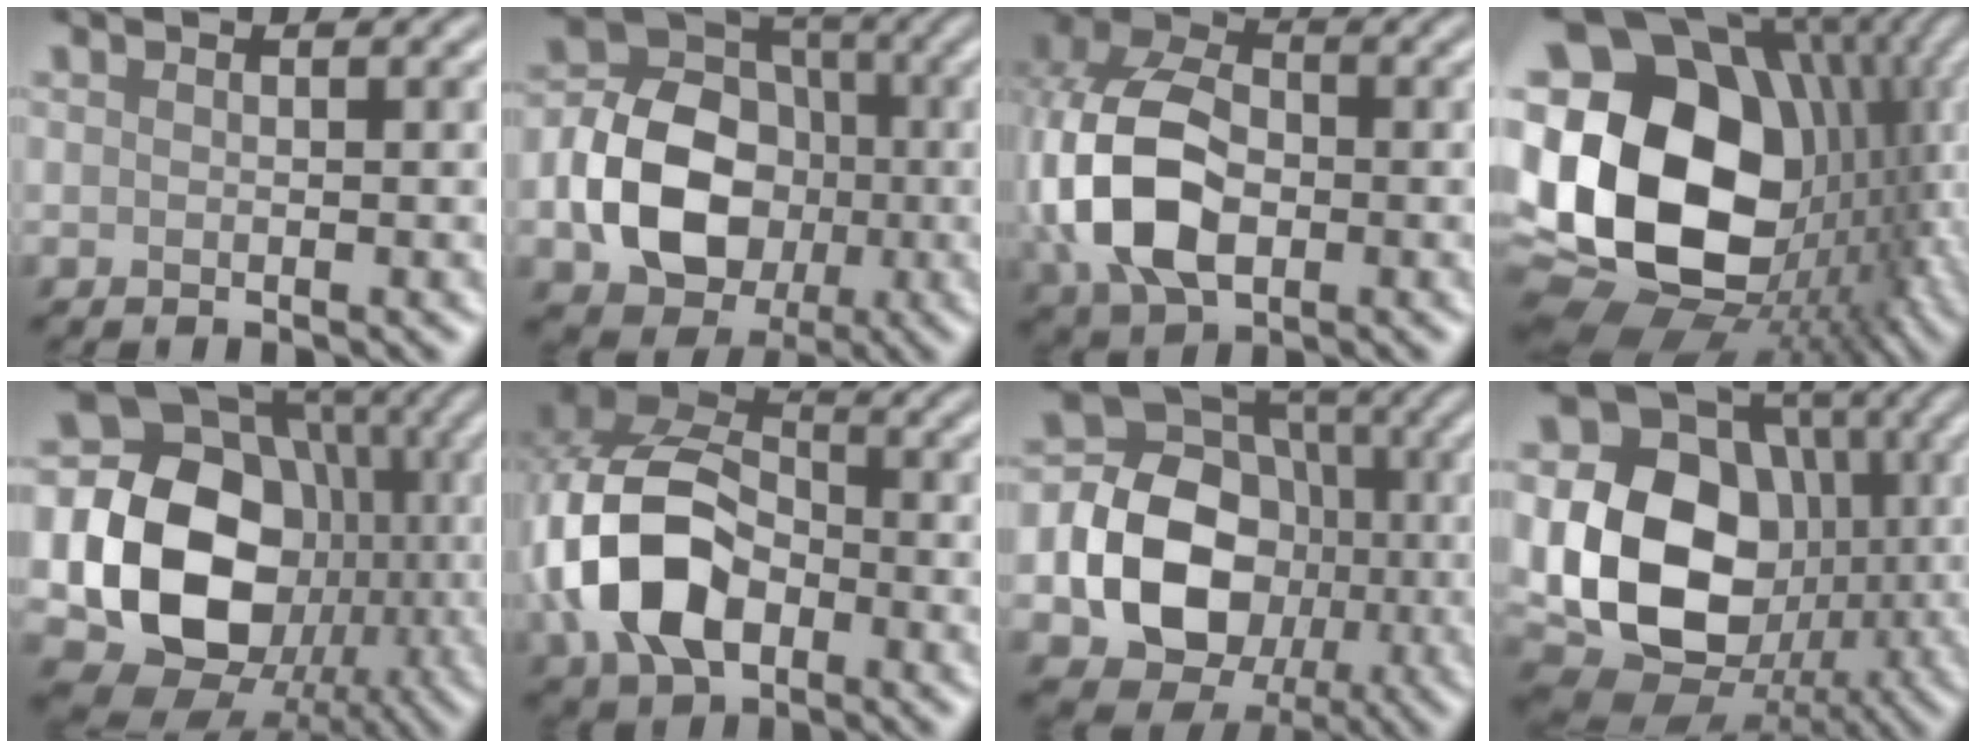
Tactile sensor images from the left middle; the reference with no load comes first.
{"total": 10.0, "force": [-2.2, 7.7, 5.9], "torque": [-0.103, 0.001, -0.047]}
{"total": 11.2, "force": [-1.3, 7.7, 7.9], "torque": [-0.201, -0.007, -0.034]}
{"total": 21.4, "force": [-0.2, 16.7, 13.4], "torque": [-0.275, -0.008, 0.027]}
{"total": 19.2, "force": [-1.7, 16.6, 9.5], "torque": [-0.164, -0.025, -0.044]}
{"total": 10.8, "force": [-2.4, 7.3, 7.5], "torque": [-0.178, -0.002, -0.056]}
{"total": 13.9, "force": [-1.9, 11.5, 7.5], "torque": [-0.134, -0.014, -0.046]}
{"total": 18.2, "force": [-0.8, 15.3, 9.9], "torque": [-0.190, -0.010, -0.028]}